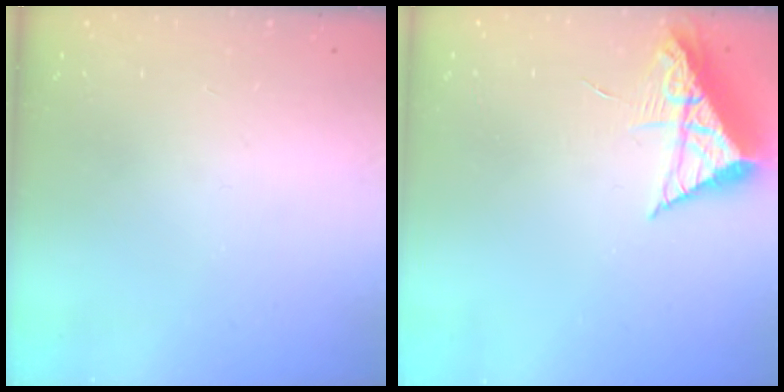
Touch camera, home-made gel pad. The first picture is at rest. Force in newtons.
{"total": 9.4, "press": 9.4, "slide": 0.5}